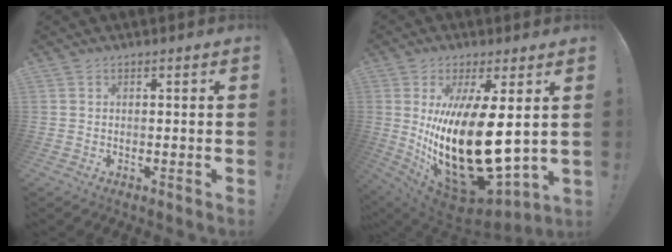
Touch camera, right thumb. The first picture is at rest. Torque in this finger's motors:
{"motor_torque": [1.08, 3.92, 2.36, -0.41, 1.05]}